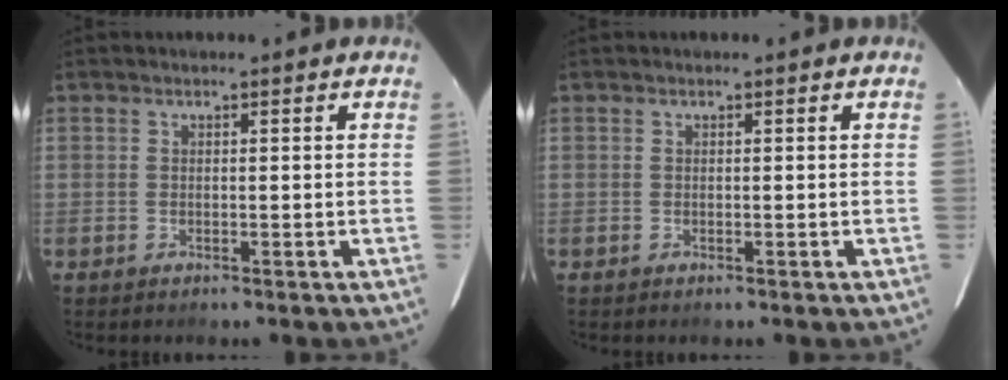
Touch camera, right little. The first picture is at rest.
{"total": 0.0}